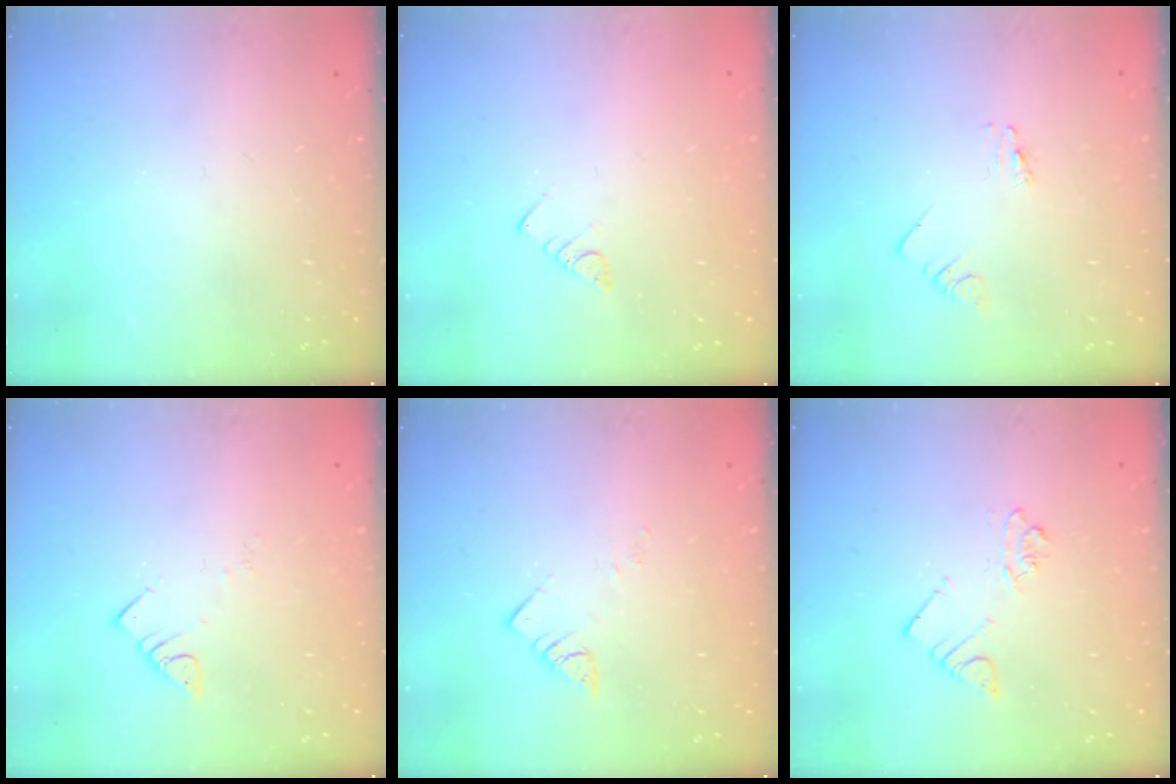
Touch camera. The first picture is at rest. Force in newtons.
{"total": 2.5, "press": 2.5, "slide": 0.5}
{"total": 0.0}
{"total": 3.3, "press": 3.2, "slide": 0.6}
{"total": 2.9, "press": 2.9, "slide": 0.2}
{"total": 3.2, "press": 3.2, "slide": 0.3}